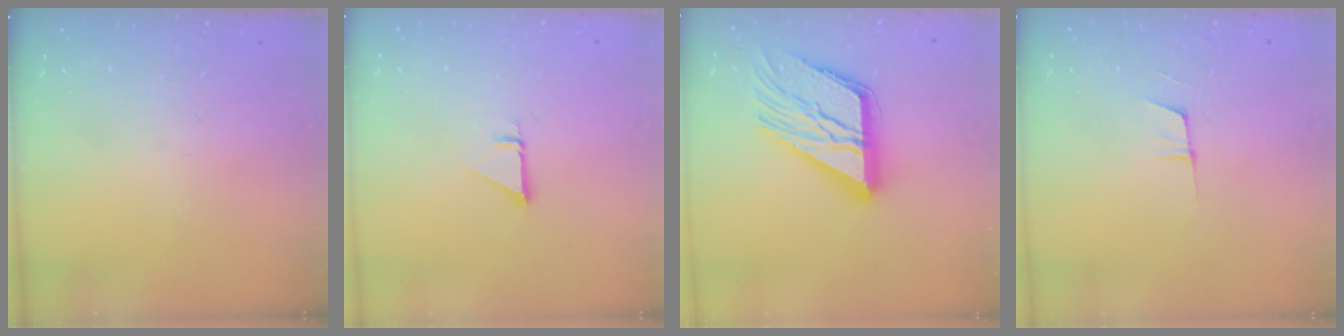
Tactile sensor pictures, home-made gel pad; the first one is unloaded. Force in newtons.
{"total": 1.0, "press": 1.0, "slide": 0.1}
{"total": 18.9, "press": 18.8, "slide": 1.9}
{"total": 5.1, "press": 4.3, "slide": 2.6}